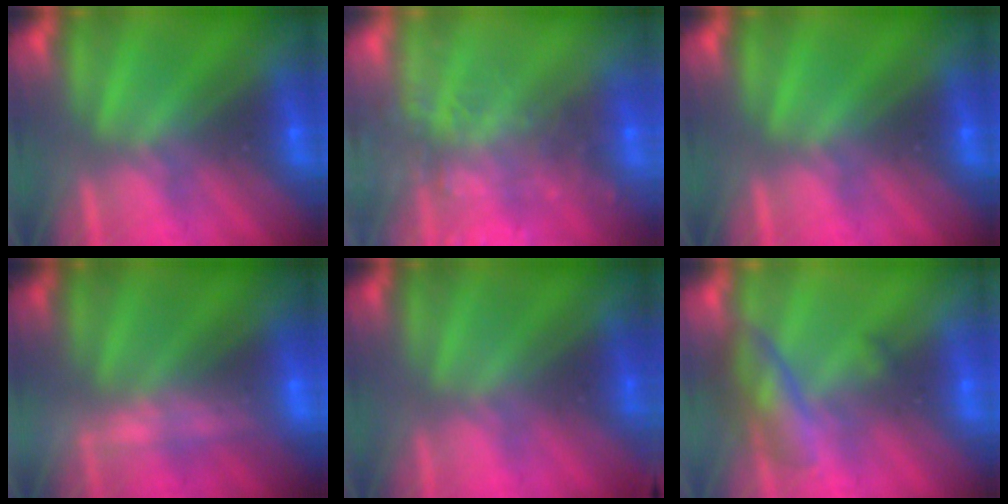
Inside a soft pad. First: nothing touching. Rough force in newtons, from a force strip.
{"total": 9.4}
{"total": 0.0}
{"total": 2.3}
{"total": 2.8}
{"total": 2.7}